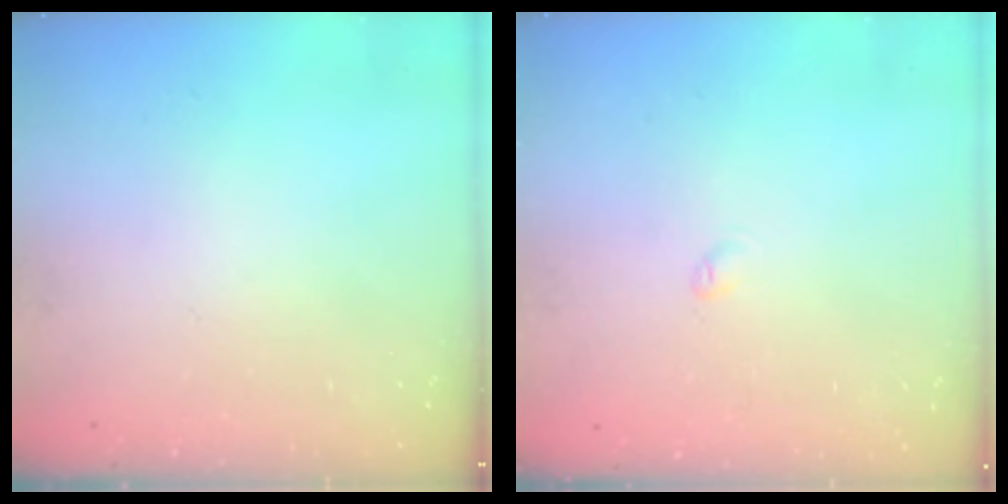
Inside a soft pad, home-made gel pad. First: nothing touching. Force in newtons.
{"total": 2.3, "press": 2.3, "slide": 0.3}